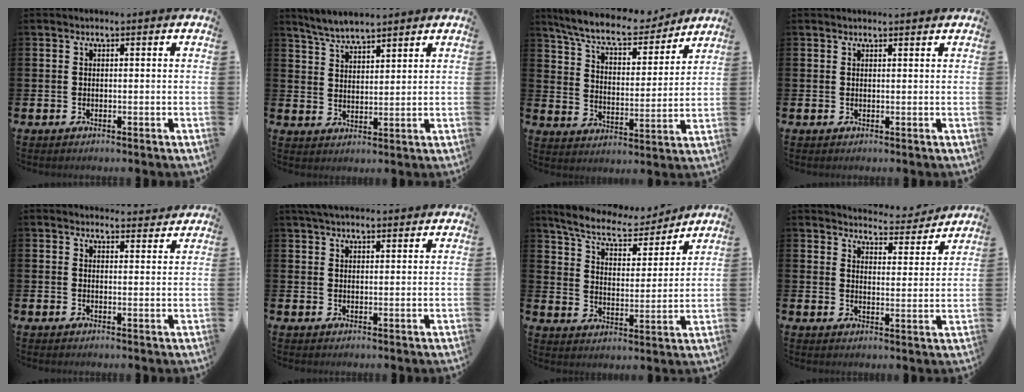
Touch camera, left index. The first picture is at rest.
{"total": 4.9, "force": [4.8, 0.4, 0.8], "torque": [-0.037, -0.015, 0.090]}
{"total": 8.9, "force": [8.1, 1.8, 3.2], "torque": [-0.093, -0.051, 0.141]}
{"total": 0.7, "force": [0.7, 0.0, 0.1], "torque": [0.006, -0.004, 0.012]}
{"total": 2.8, "force": [2.7, 0.5, -0.1], "torque": [0.005, -0.017, 0.048]}
{"total": 3.6, "force": [3.4, 0.8, 1.1], "torque": [-0.026, -0.007, 0.063]}
{"total": 8.2, "force": [7.5, 1.9, 2.7], "torque": [-0.085, -0.050, 0.129]}
{"total": 4.8, "force": [4.8, 0.7, 0.2], "torque": [-0.013, -0.040, 0.080]}